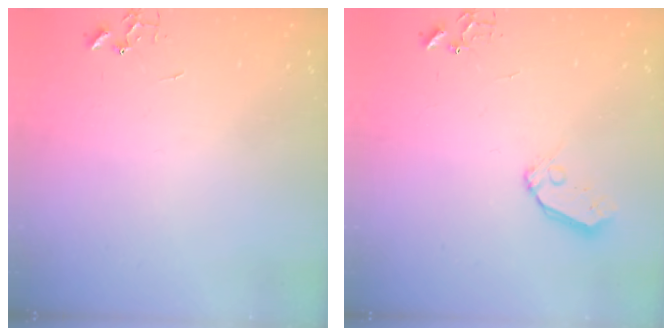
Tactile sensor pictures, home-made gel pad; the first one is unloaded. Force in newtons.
{"total": 6.9, "press": 6.9, "slide": 0.5}